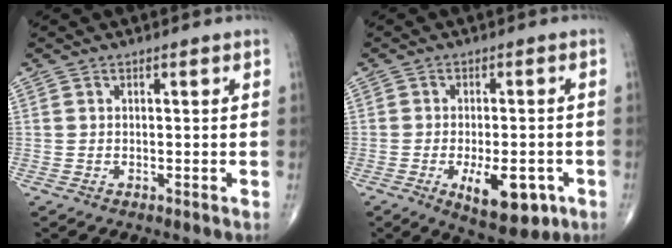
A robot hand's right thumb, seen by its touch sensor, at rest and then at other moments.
{"total": 10.4, "force": [-3.9, 4.5, 8.5], "torque": [-0.111, 0.000, -0.046]}